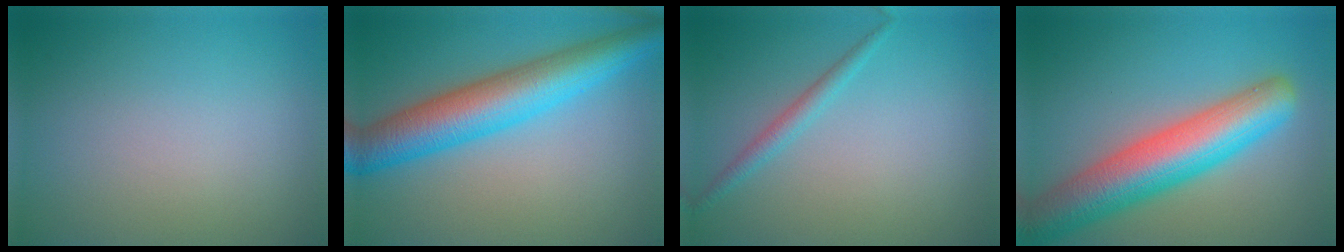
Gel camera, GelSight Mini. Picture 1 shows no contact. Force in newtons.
{"total": 7.9, "press": 7.9, "slide": 0.1}
{"total": 1.6, "press": 1.6, "slide": 0.1}
{"total": 9.0, "press": 9.0, "slide": 0.3}